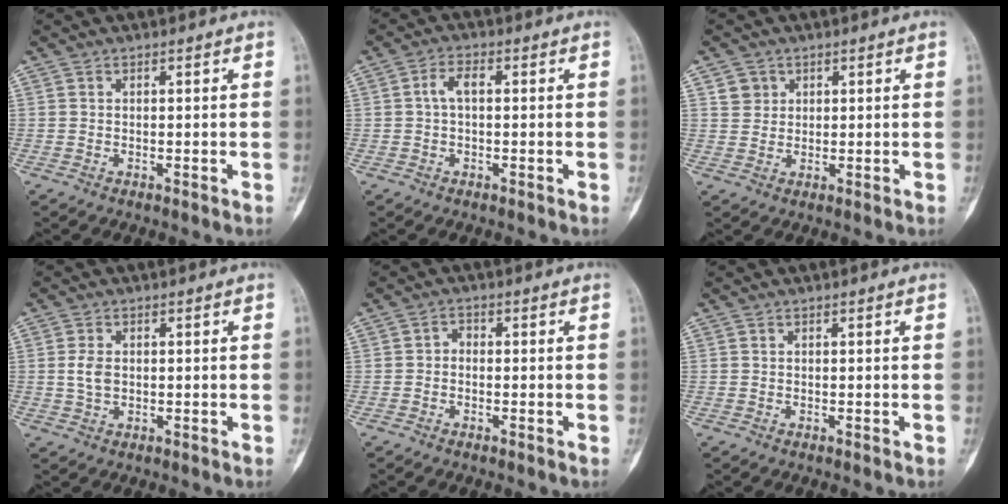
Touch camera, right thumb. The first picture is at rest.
{"total": 3.2, "force": [0.2, 1.7, 2.7], "torque": [-0.051, 0.013, 0.000]}
{"total": 3.0, "force": [1.4, 2.7, 0.5], "torque": [0.009, -0.006, 0.023]}
{"total": 3.2, "force": [0.2, 2.1, 2.4], "torque": [-0.047, 0.001, 0.005]}
{"total": 1.6, "force": [-0.4, 1.2, 0.9], "torque": [-0.008, 0.007, -0.014]}
{"total": 0.0}